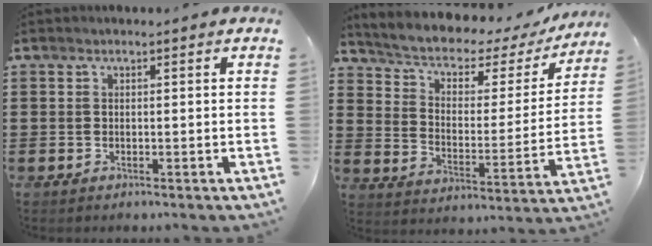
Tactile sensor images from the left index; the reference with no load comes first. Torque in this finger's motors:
{"motor_torque": [2.14, 0.00, 0.28, -0.03]}